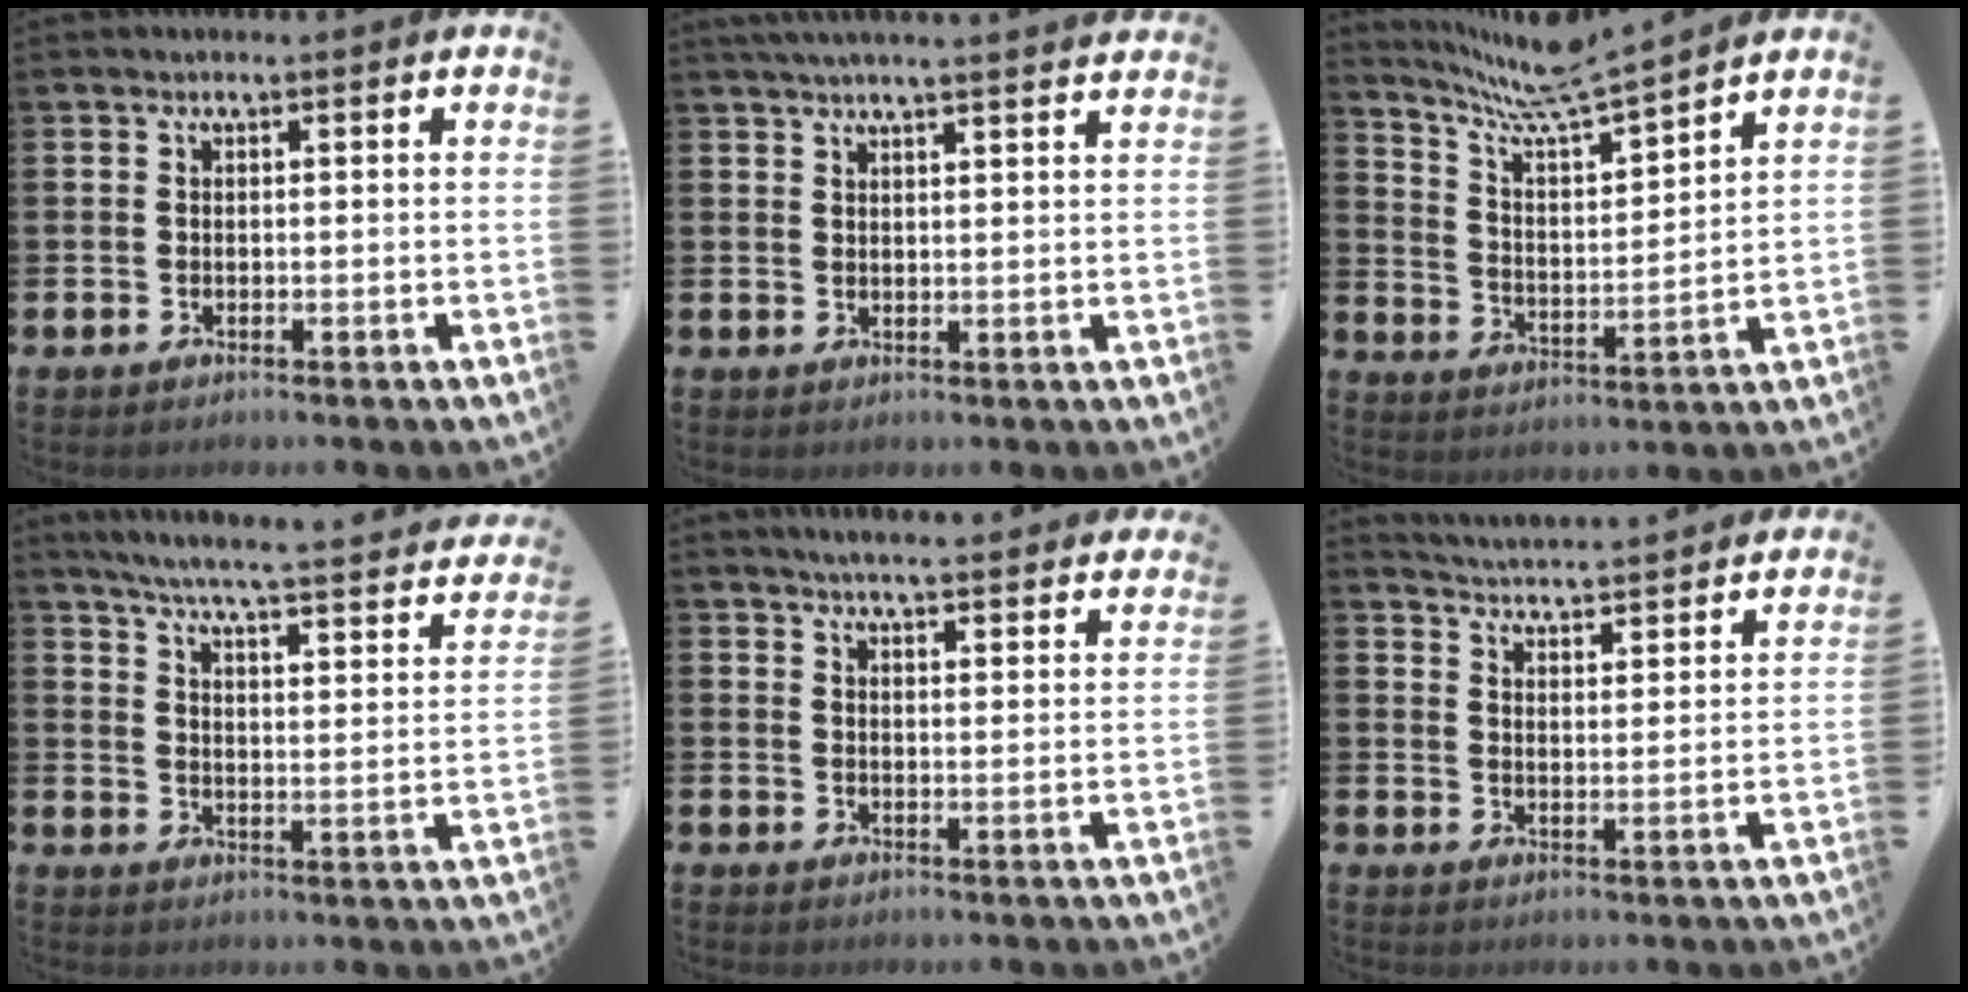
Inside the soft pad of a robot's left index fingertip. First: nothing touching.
{"total": 3.6, "force": [3.5, -0.7, 0.7], "torque": [-0.016, -0.012, 0.063]}
{"total": 7.8, "force": [7.4, -0.4, 2.4], "torque": [-0.077, -0.056, 0.128]}
{"total": 5.1, "force": [4.6, 0.0, 2.3], "torque": [-0.068, -0.043, 0.069]}
{"total": 4.9, "force": [4.9, -0.2, 0.6], "torque": [-0.022, -0.031, 0.086]}
{"total": 4.8, "force": [4.8, -0.2, 0.0], "torque": [-0.016, -0.044, 0.081]}